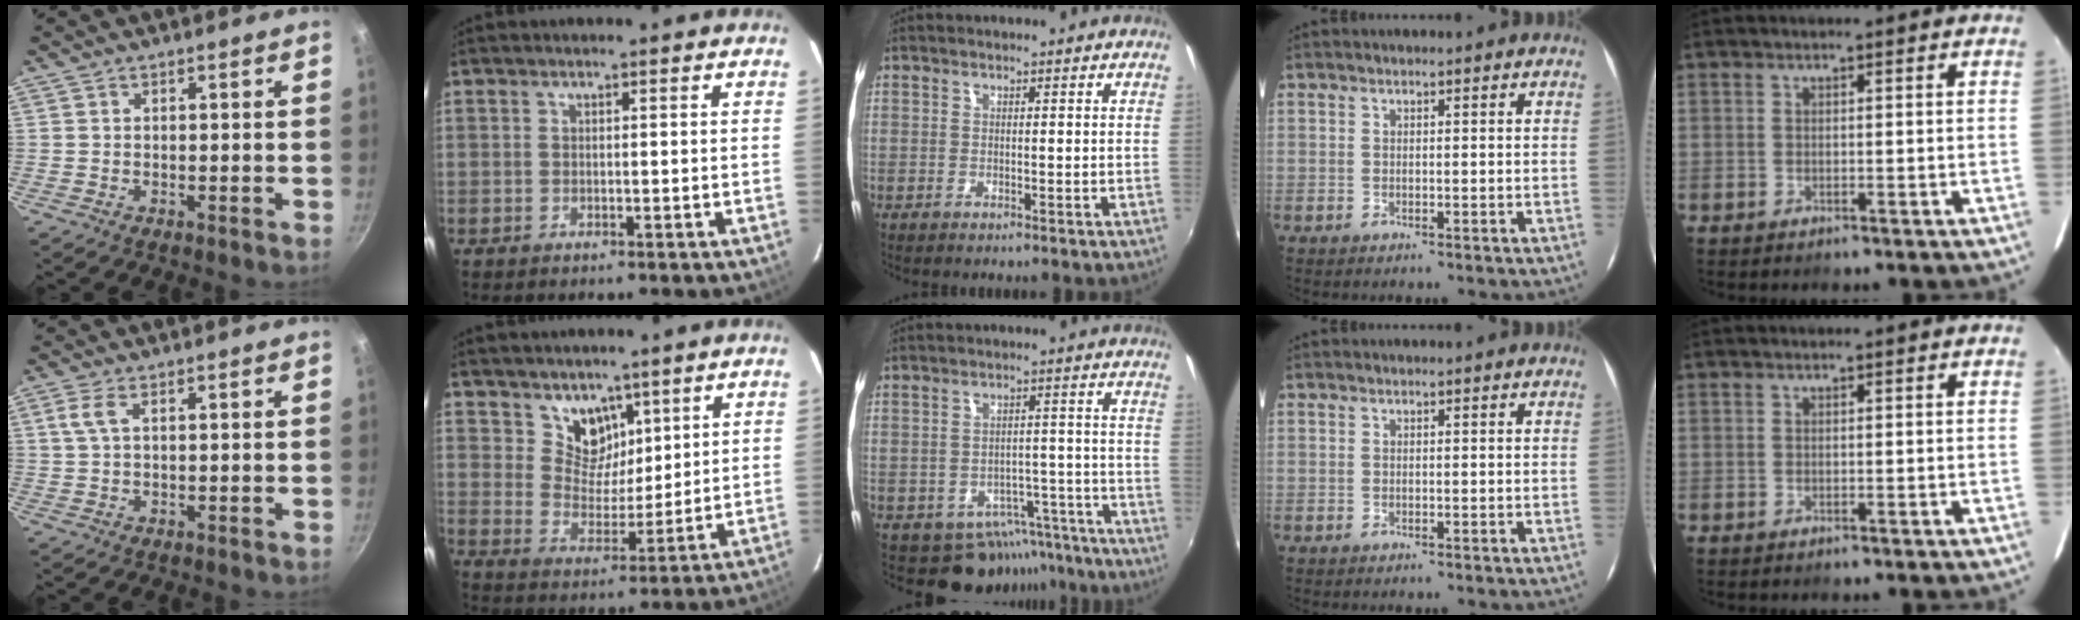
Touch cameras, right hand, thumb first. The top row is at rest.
{"thumb": {"total": 2.8, "force": [0.9, 1.1, 2.4], "torque": [-0.056, 0.005, 0.020]}, "index": {"total": 7.5, "force": [5.1, 5.1, 1.9], "torque": [-0.021, -0.007, 0.099]}, "middle": {"total": 9.8, "force": [-7.9, 5.6, 1.8], "torque": [-0.017, 0.022, -0.084]}}